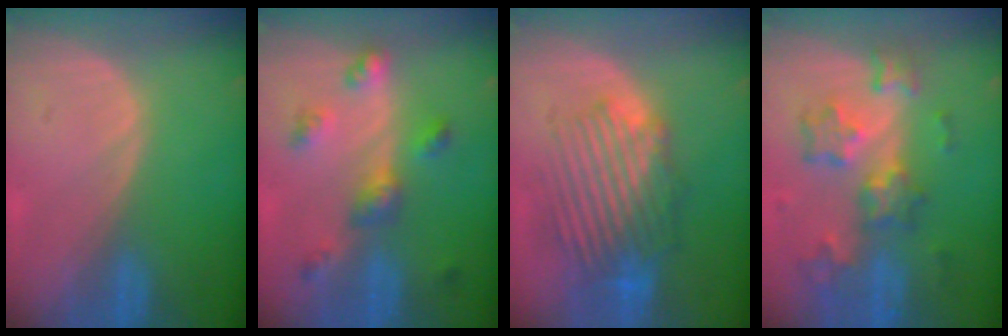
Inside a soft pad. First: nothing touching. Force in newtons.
{"total": 5.6, "press": 5.6, "slide": 0.6}
{"total": 9.4, "press": 8.9, "slide": 3.1}
{"total": 8.7, "press": 7.7, "slide": 4.1}